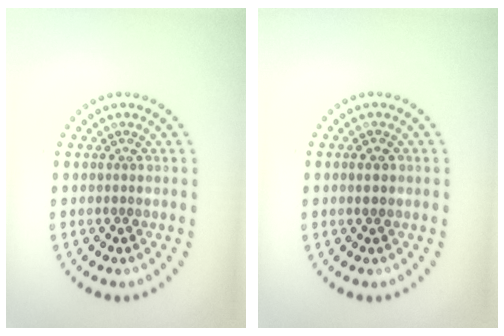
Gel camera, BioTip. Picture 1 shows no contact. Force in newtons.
{"total": 1.4, "press": 1.4, "slide": 0.2}